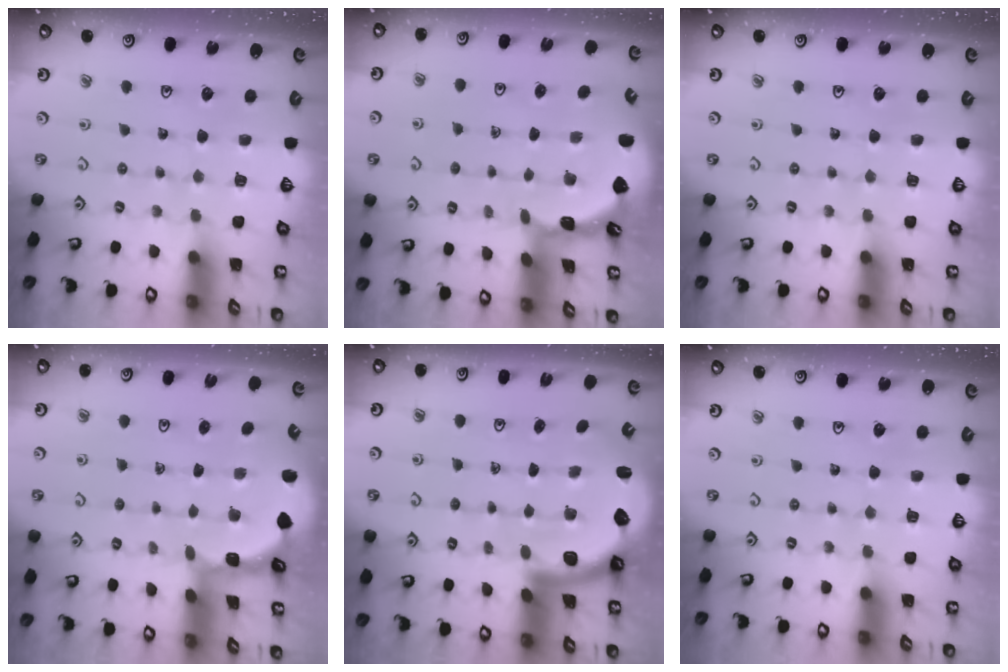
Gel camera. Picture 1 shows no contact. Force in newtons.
{"total": 1.8, "press": 1.8, "slide": 0.1}
{"total": 0.0}
{"total": 2.0, "press": 2.0, "slide": 0.3}
{"total": 2.8, "press": 2.8, "slide": 0.5}
{"total": 0.0}